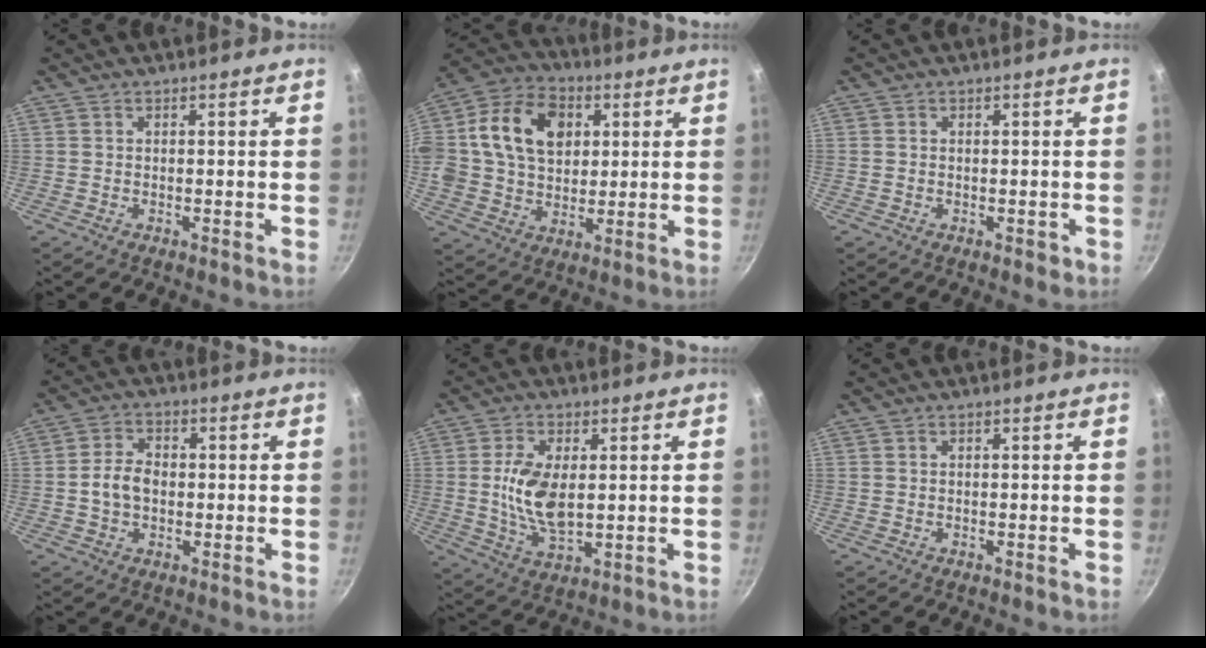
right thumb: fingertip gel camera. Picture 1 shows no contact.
{"total": 19.0, "force": [4.4, 14.0, 12.1], "torque": [-0.199, 0.016, 0.063]}
{"total": 1.1, "force": [-0.3, 0.7, 0.8], "torque": [-0.008, 0.001, -0.005]}
{"total": 6.2, "force": [-0.4, 4.6, 4.1], "torque": [-0.061, 0.016, -0.014]}
{"total": 10.5, "force": [1.0, 5.5, 8.9], "torque": [-0.169, -0.009, 0.024]}
{"total": 0.0}